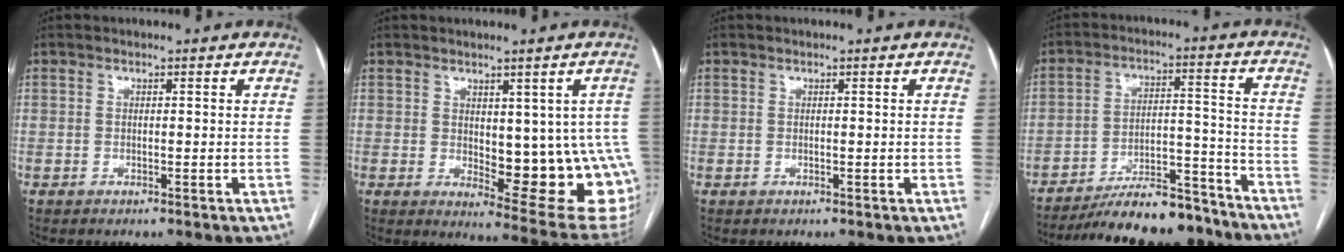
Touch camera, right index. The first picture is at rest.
{"total": 14.5, "force": [-0.9, 5.7, 13.3], "torque": [-0.116, -0.004, 0.007]}
{"total": 0.0}
{"total": 16.4, "force": [-14.7, 3.4, 6.4], "torque": [-0.097, 0.023, -0.227]}